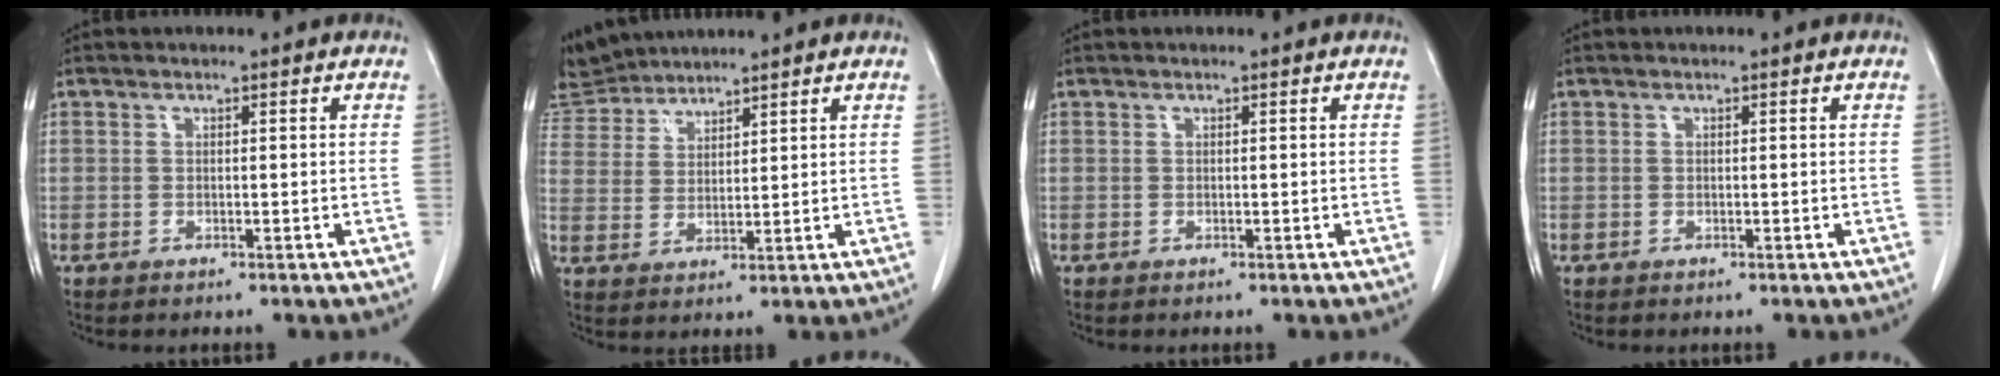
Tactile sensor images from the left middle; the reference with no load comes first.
{"total": 7.3, "force": [7.2, 1.4, 0.4], "torque": [-0.019, 0.013, 0.150]}
{"total": 0.0}
{"total": 0.0}